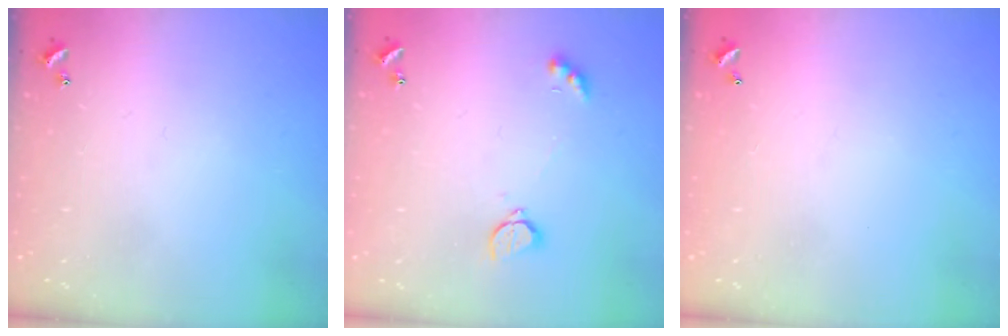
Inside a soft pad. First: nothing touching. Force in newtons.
{"total": 2.4, "press": 2.3, "slide": 0.8}
{"total": 2.9, "press": 2.9, "slide": 0.1}